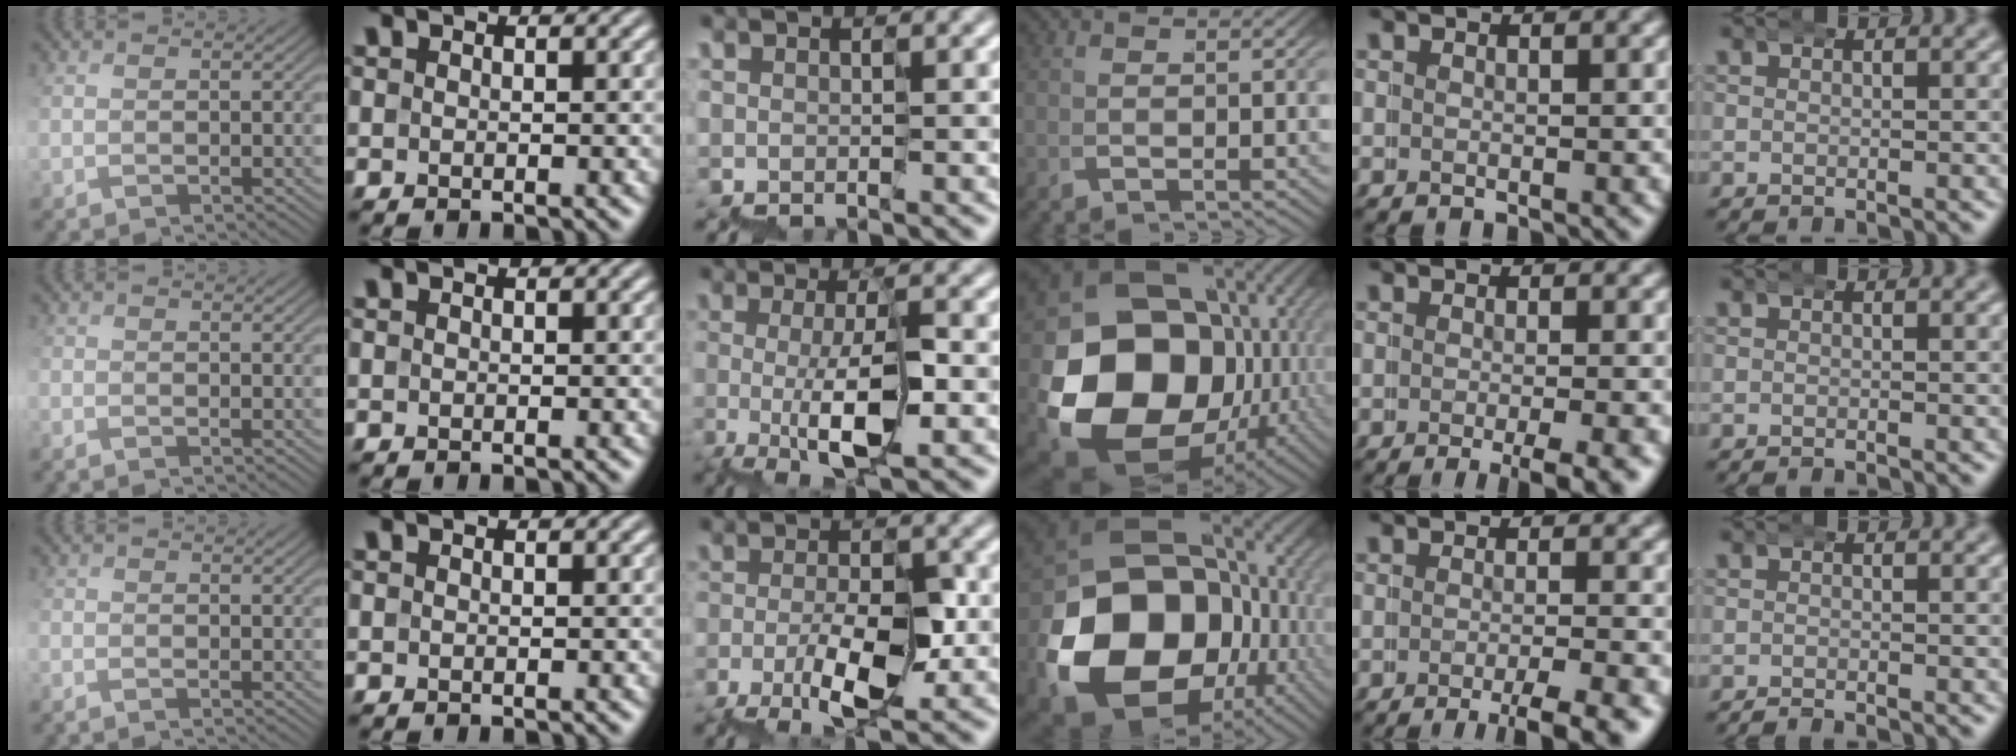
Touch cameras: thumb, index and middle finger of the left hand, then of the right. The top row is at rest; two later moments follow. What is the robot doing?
{"motion": "wrap", "object": "belt"}